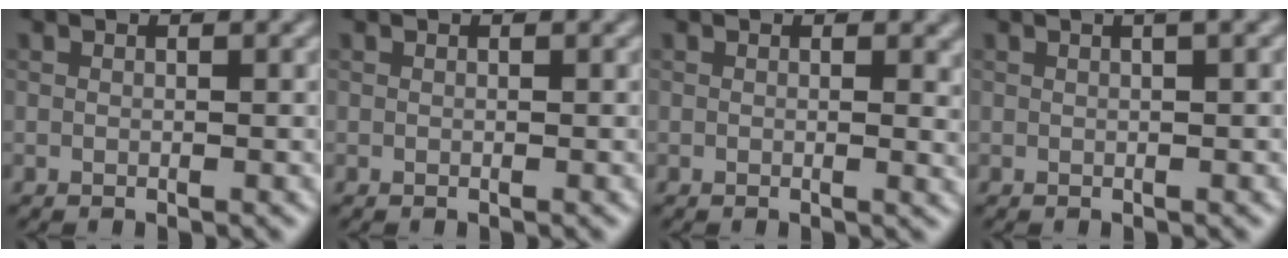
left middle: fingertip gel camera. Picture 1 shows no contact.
{"total": 0.0}
{"total": 1.7, "force": [0.1, 0.6, 1.5], "torque": [-0.017, -0.006, 0.002]}
{"total": 1.5, "force": [0.4, 0.4, 1.4], "torque": [-0.016, 0.011, 0.000]}